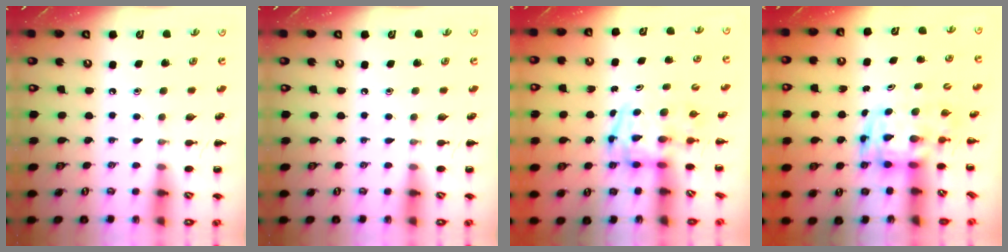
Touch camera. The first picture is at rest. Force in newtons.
{"total": 0.0}
{"total": 3.7, "press": 3.7, "slide": 0.6}
{"total": 3.1, "press": 3.0, "slide": 0.6}